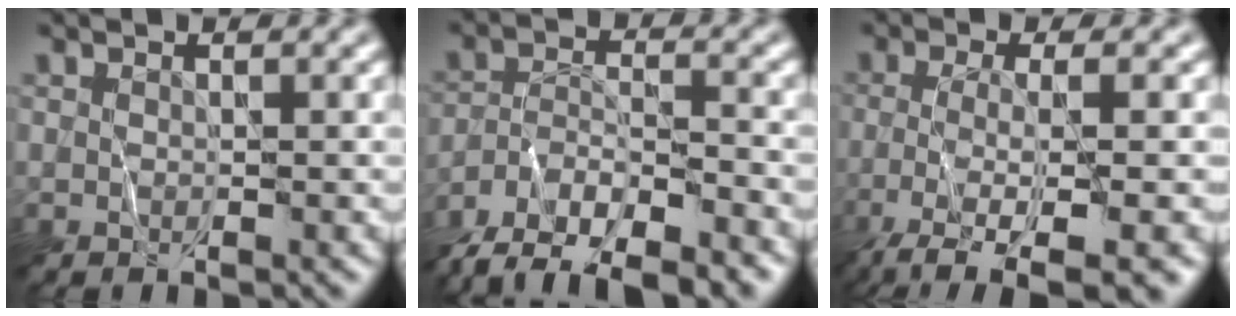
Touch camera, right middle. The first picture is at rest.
{"total": 10.1, "force": [-8.8, 3.0, 4.0], "torque": [-0.057, -0.014, -0.147]}
{"total": 6.5, "force": [-3.4, 1.3, 5.4], "torque": [-0.084, -0.004, -0.068]}